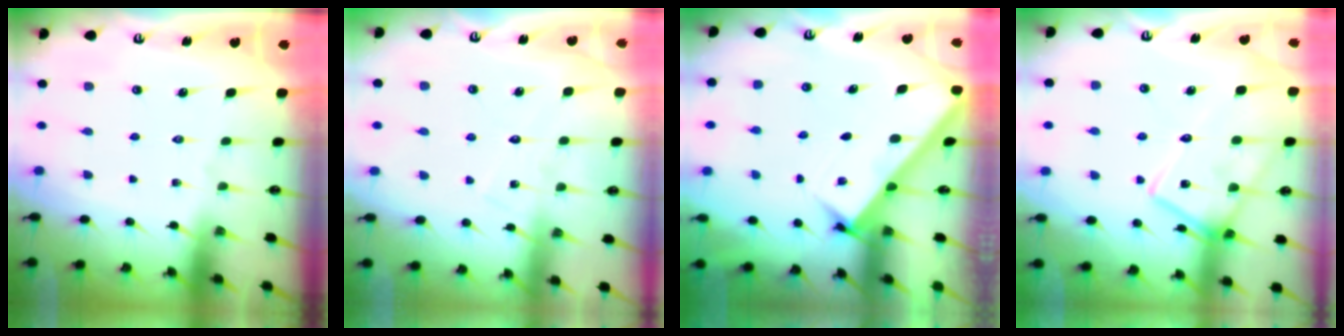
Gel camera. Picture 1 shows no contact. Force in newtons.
{"total": 6.3, "press": 6.3, "slide": 0.4}
{"total": 3.0, "press": 3.0, "slide": 0.1}
{"total": 15.1, "press": 15.0, "slide": 1.2}